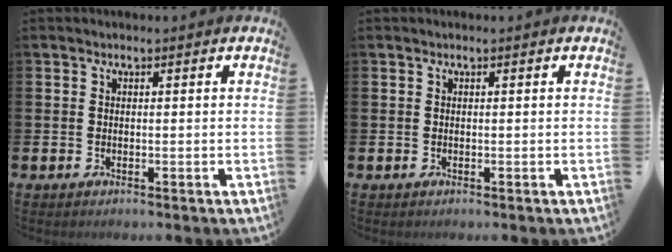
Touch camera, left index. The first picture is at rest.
{"total": 0.0}